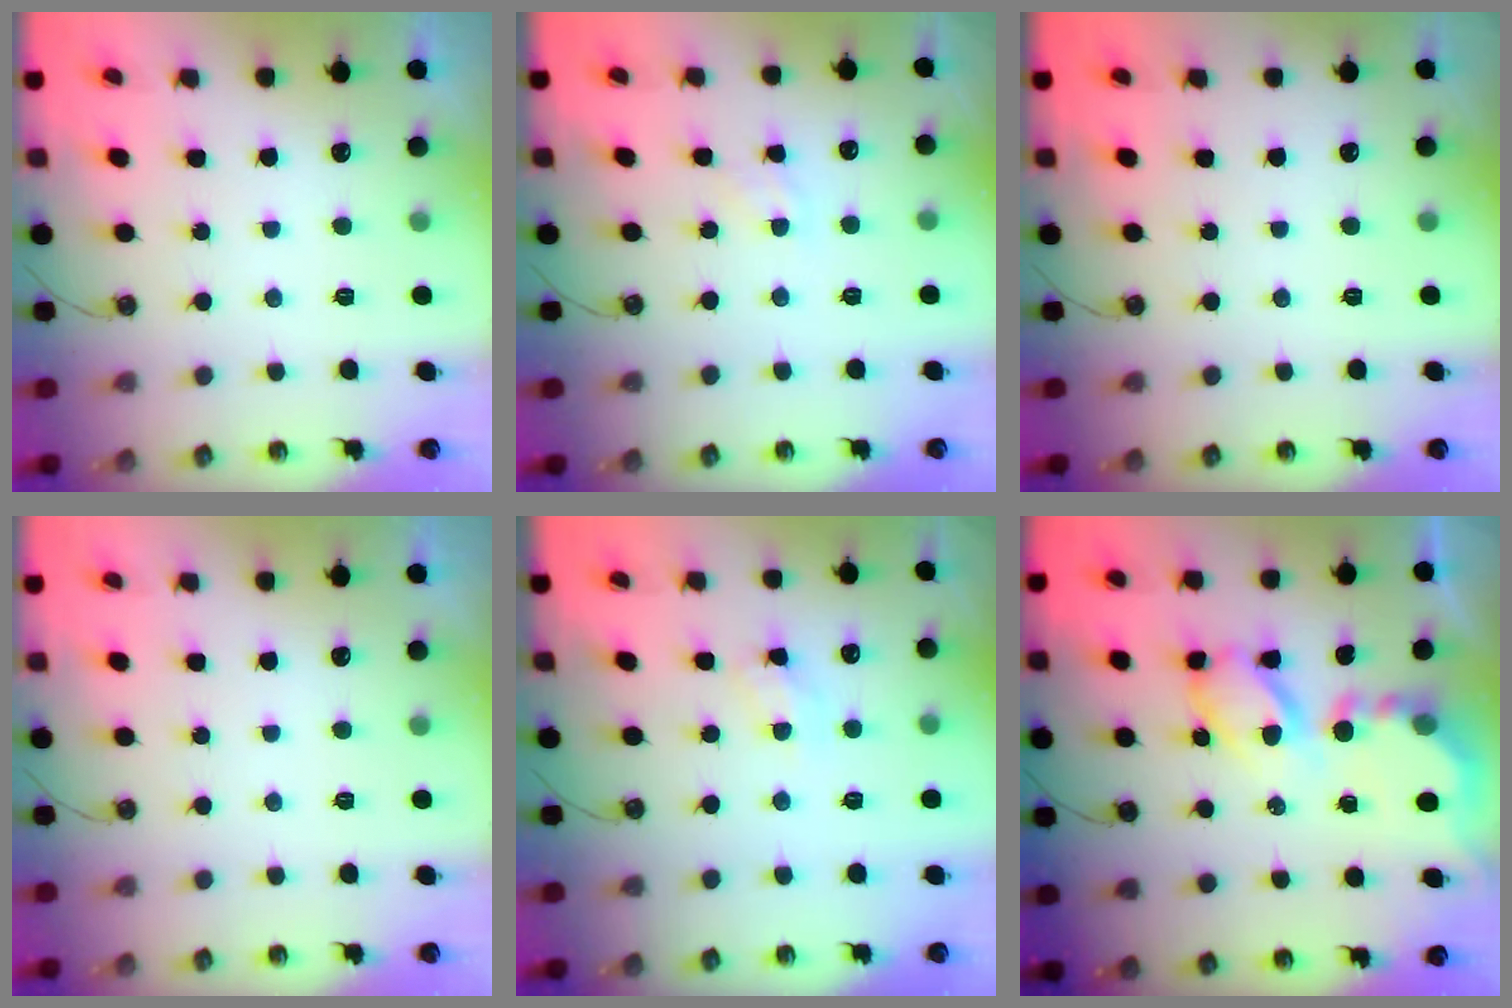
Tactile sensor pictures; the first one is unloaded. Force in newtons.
{"total": 4.8, "press": 4.7, "slide": 0.7}
{"total": 0.0}
{"total": 0.0}
{"total": 4.9, "press": 4.8, "slide": 0.7}
{"total": 10.2, "press": 10.2, "slide": 0.6}